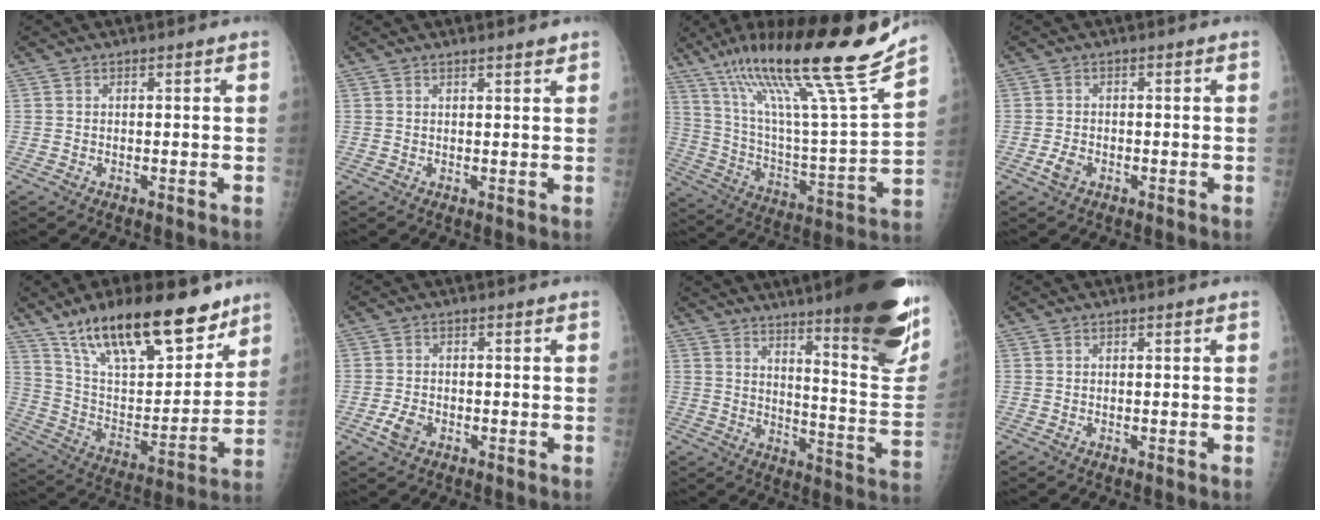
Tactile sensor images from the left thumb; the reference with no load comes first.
{"total": 1.5, "force": [1.2, 0.2, 0.8], "torque": [-0.009, -0.007, 0.017]}
{"total": 27.3, "force": [19.3, 2.3, 19.2], "torque": [-0.301, -0.061, 0.333]}
{"total": 2.4, "force": [-1.1, 1.5, 1.5], "torque": [-0.031, 0.002, -0.021]}
{"total": 24.9, "force": [17.1, 9.2, 15.6], "torque": [-0.214, -0.062, 0.291]}
{"total": 3.2, "force": [-1.5, 2.1, 2.0], "torque": [-0.041, 0.005, -0.028]}
{"total": 26.2, "force": [17.0, 4.2, 19.5], "torque": [-0.234, -0.091, 0.234]}
{"total": 0.0}